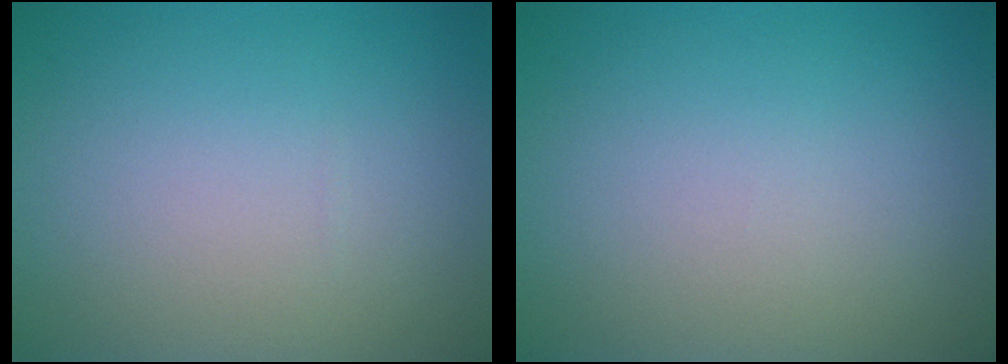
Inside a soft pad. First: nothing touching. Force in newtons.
{"total": 0.0}